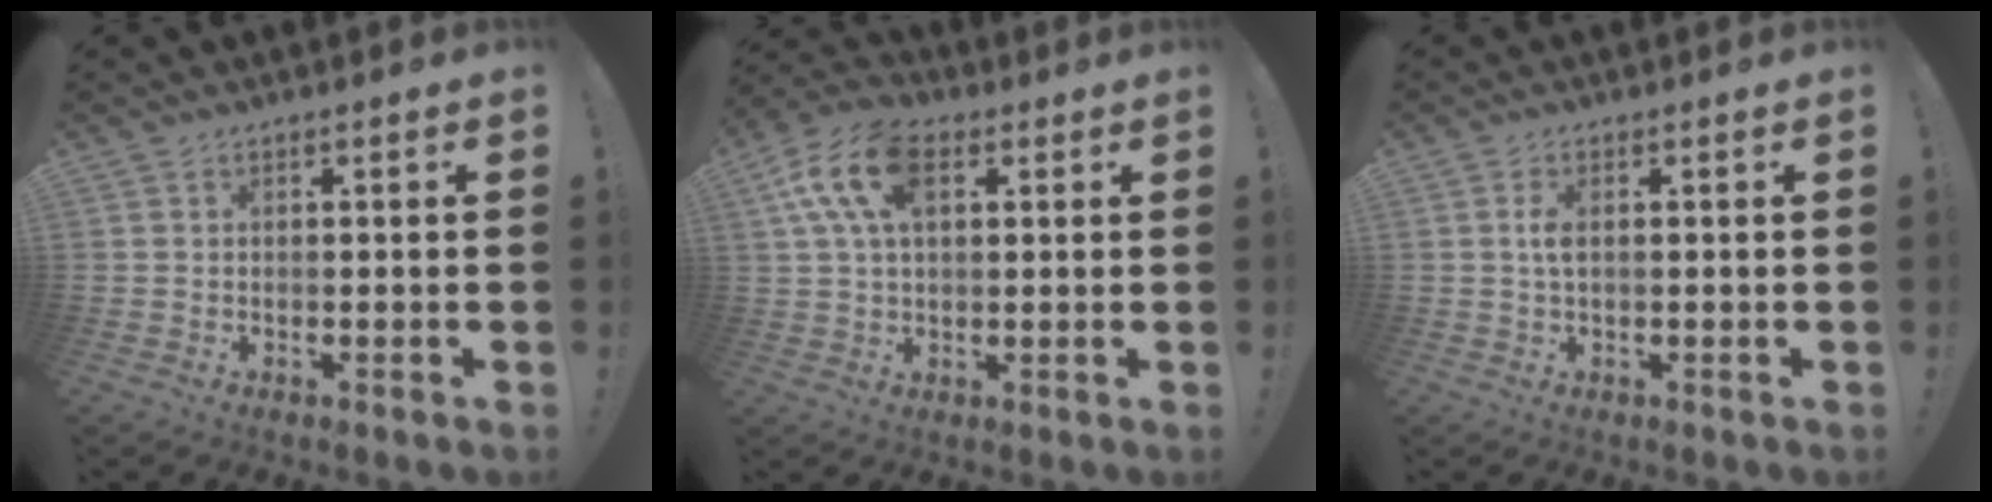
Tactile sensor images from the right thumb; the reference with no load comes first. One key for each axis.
{"total": 14.5, "fx": 4.8, "fy": 8.5, "fz": 10.7, "tx": -0.212, "ty": 0.002, "tz": 0.091}
{"total": 3.9, "fx": 0.9, "fy": 1.8, "fz": 3.3, "tx": -0.068, "ty": -0.002, "tz": 0.010}